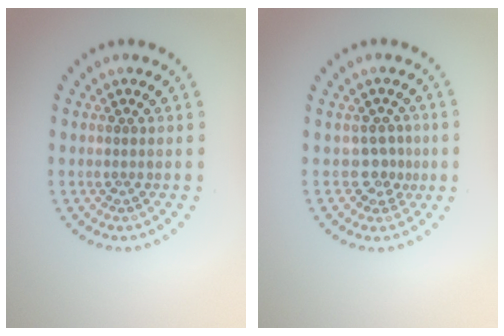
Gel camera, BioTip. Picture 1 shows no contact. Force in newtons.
{"total": 2.3, "press": 1.5, "slide": 1.7}